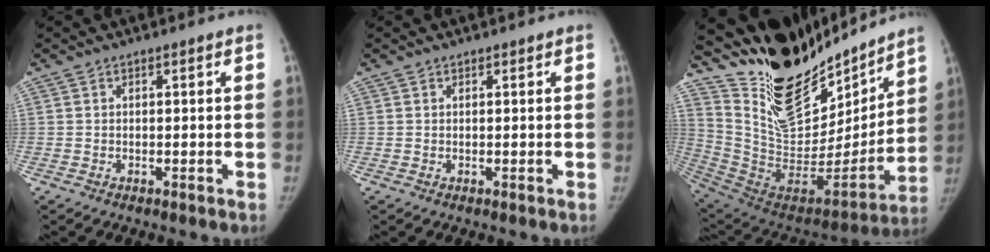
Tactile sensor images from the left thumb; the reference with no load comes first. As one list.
[{"total": 0.0}, {"total": 29.2, "force": [22.6, 12.4, 13.6], "torque": [-0.195, -0.111, 0.383]}]